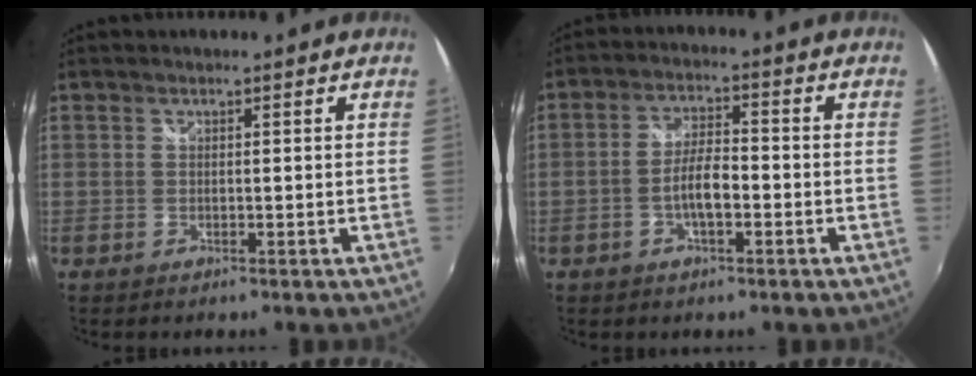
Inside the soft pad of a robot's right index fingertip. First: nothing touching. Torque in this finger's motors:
{"motor_torque": [1.19, -0.37, 0.51, 0.12]}